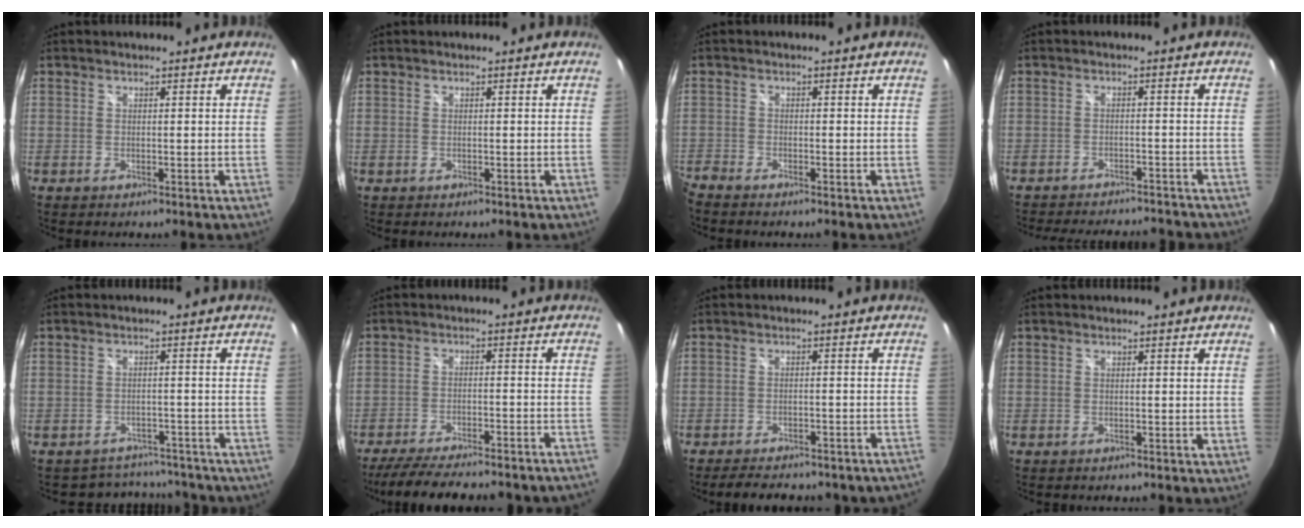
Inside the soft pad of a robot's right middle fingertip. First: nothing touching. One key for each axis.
{"total": 0.0}
{"total": 3.1, "fx": -2.9, "fy": 0.5, "fz": 0.8, "tx": -0.032, "ty": -0.015, "tz": -0.063}
{"total": 15.1, "fx": -13.3, "fy": 4.0, "fz": 5.9, "tx": -0.121, "ty": -0.007, "tz": -0.174}
{"total": 11.7, "fx": -10.5, "fy": 4.8, "fz": 2.2, "tx": -0.046, "ty": 0.024, "tz": -0.122}
{"total": 20.4, "fx": -18.1, "fy": 1.9, "fz": 9.2, "tx": -0.166, "ty": -0.030, "tz": -0.253}
{"total": 12.7, "fx": -11.3, "fy": 3.0, "fz": 5.0, "tx": -0.097, "ty": -0.005, "tz": -0.136}
{"total": 0.9, "fx": -0.8, "fy": 0.3, "fz": 0.2, "tx": -0.008, "ty": -0.001, "tz": -0.010}